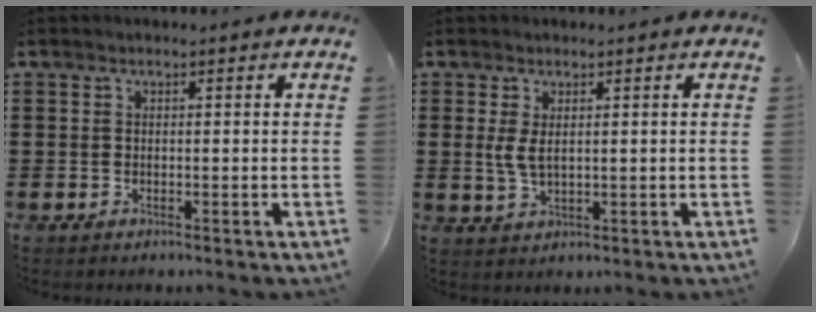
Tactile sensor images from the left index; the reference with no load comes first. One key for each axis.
{"total": 3.2, "fx": 0.6, "fy": 1.3, "fz": 2.8, "tx": -0.073, "ty": 0.000, "tz": 0.006}